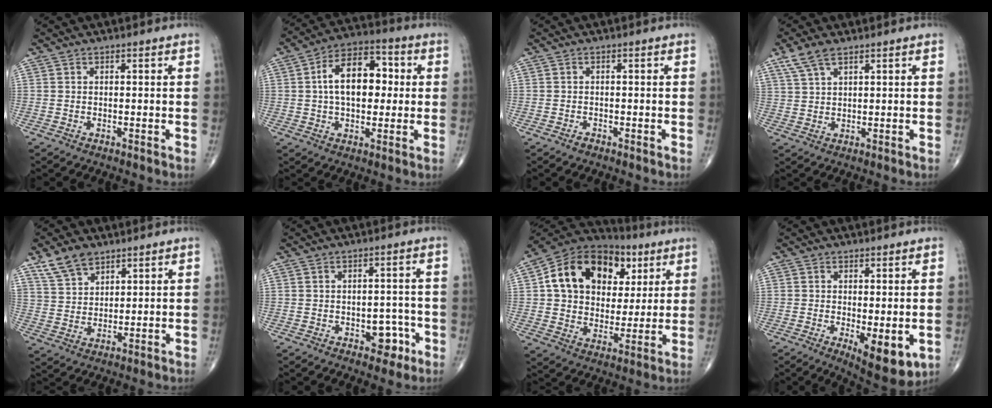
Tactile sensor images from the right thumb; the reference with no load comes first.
{"total": 13.7, "force": [1.5, 8.3, 10.8], "torque": [-0.148, 0.024, 0.015]}
{"total": 0.9, "force": [-0.7, 0.5, 0.3], "torque": [-0.003, 0.001, -0.014]}
{"total": 5.2, "force": [3.4, 2.0, 3.3], "torque": [-0.071, 0.000, 0.075]}
{"total": 7.3, "force": [5.2, 4.0, 3.2], "torque": [-0.046, -0.020, 0.108]}
{"total": 4.8, "force": [-2.0, 3.2, 3.0], "torque": [-0.012, 0.017, -0.023]}
{"total": 20.8, "force": [6.4, 15.3, 12.5], "torque": [-0.182, 0.014, 0.105]}
{"total": 8.6, "force": [-2.1, 3.3, 7.7], "torque": [-0.102, -0.021, -0.022]}